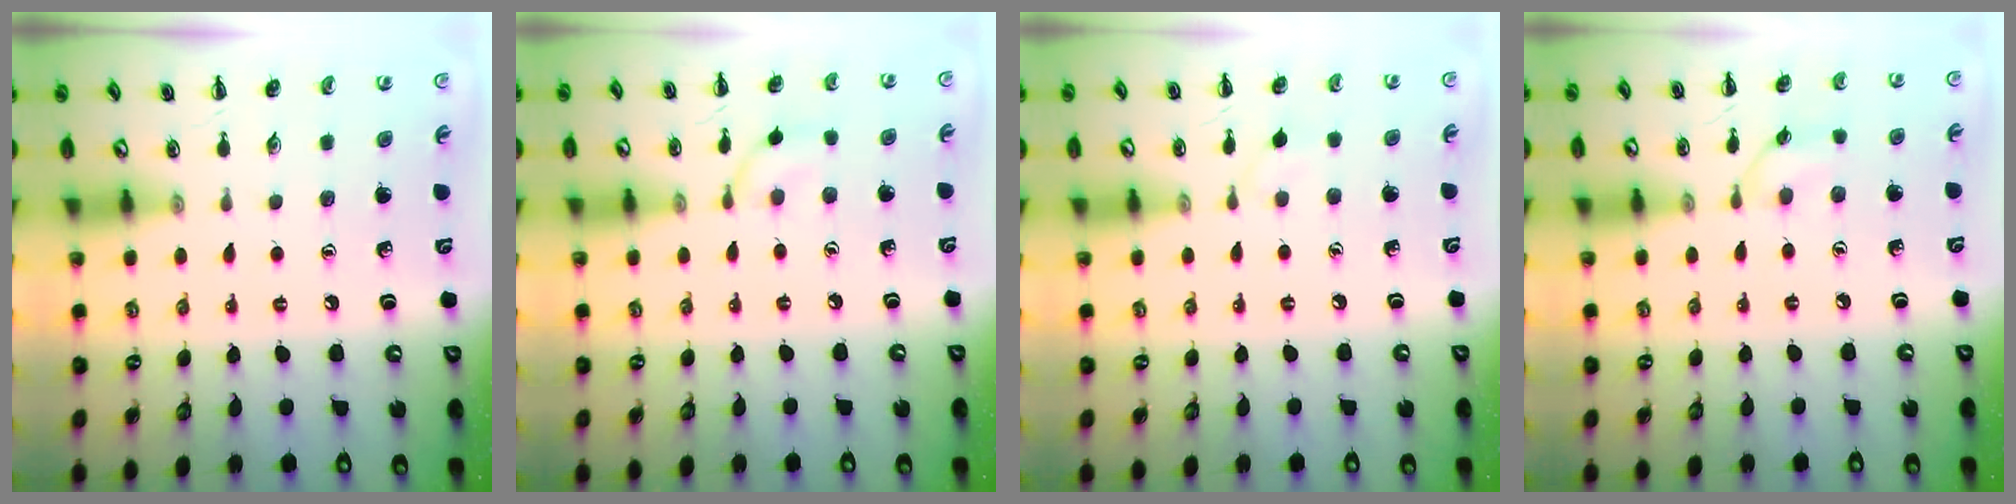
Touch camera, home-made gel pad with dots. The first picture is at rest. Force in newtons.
{"total": 5.2, "press": 5.1, "slide": 1.2}
{"total": 3.0, "press": 2.8, "slide": 1.0}
{"total": 5.5, "press": 5.2, "slide": 1.7}